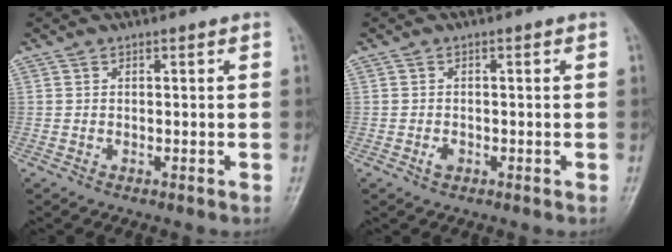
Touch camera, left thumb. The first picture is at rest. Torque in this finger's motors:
{"motor_torque": [-0.12, 0.09, 0.02, 0.02, 0.00]}